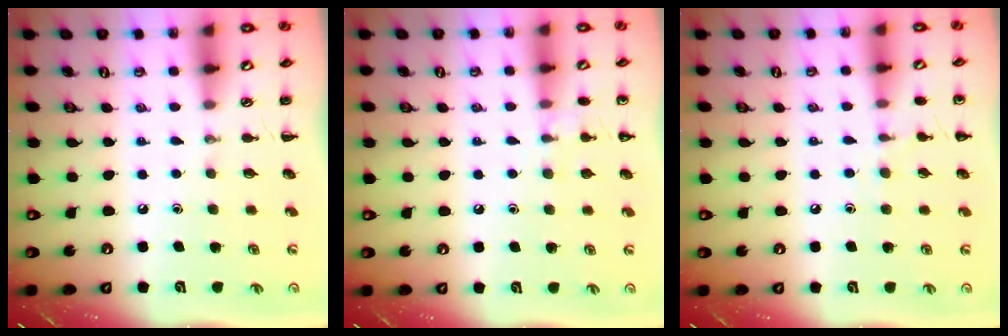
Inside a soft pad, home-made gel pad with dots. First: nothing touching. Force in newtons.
{"total": 7.5, "press": 7.2, "slide": 2.0}
{"total": 6.4, "press": 6.1, "slide": 1.9}